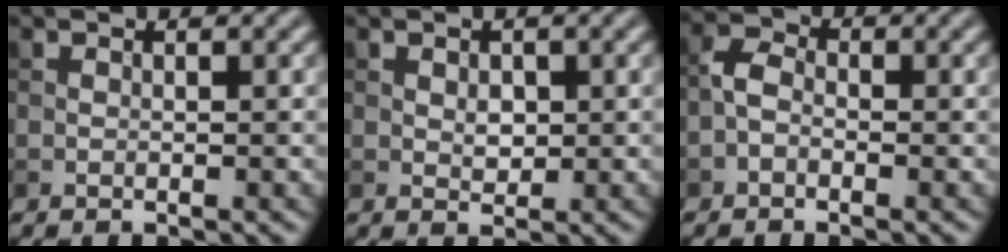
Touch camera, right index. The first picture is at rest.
{"total": 1.5, "force": [0.3, 1.0, 1.0], "torque": [-0.017, -0.004, 0.010]}
{"total": 2.0, "force": [-0.8, 1.4, 1.2], "torque": [-0.022, 0.008, -0.022]}